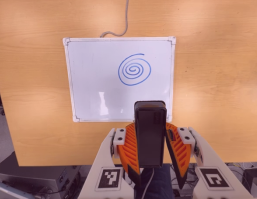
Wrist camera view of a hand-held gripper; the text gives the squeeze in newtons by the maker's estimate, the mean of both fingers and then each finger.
{"total": 6.9, "left": 6.0, "right": 7.8}